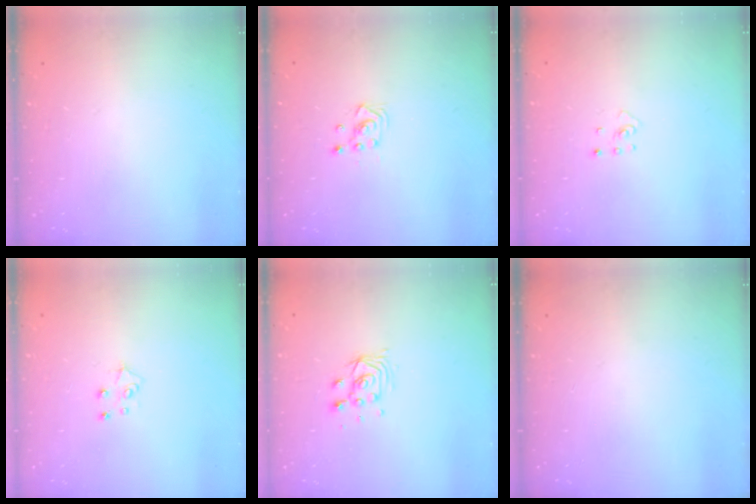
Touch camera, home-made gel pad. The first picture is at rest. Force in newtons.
{"total": 3.1, "press": 3.1, "slide": 0.3}
{"total": 2.5, "press": 2.4, "slide": 0.5}
{"total": 5.6, "press": 5.6, "slide": 0.5}
{"total": 5.8, "press": 5.8, "slide": 0.5}
{"total": 0.0}